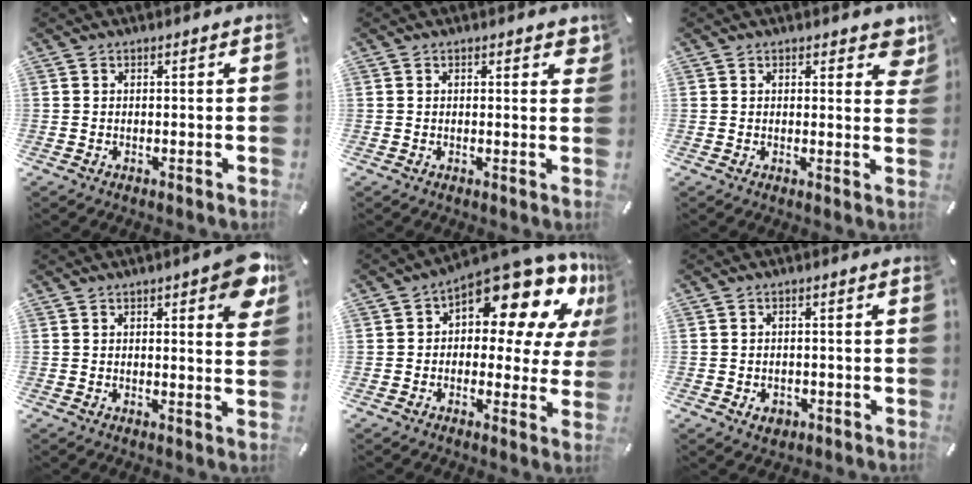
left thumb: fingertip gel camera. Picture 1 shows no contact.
{"total": 1.6, "force": [0.9, 0.8, 1.1], "torque": [-0.007, -0.002, 0.011]}
{"total": 4.5, "force": [2.6, 2.5, 2.7], "torque": [-0.011, -0.013, 0.037]}
{"total": 7.9, "force": [4.0, 2.6, 6.2], "torque": [-0.077, -0.019, 0.063]}
{"total": 16.6, "force": [10.4, 7.6, 10.5], "torque": [-0.150, -0.088, 0.176]}
{"total": 2.9, "force": [-1.2, 2.2, 1.3], "torque": [-0.021, 0.004, -0.020]}